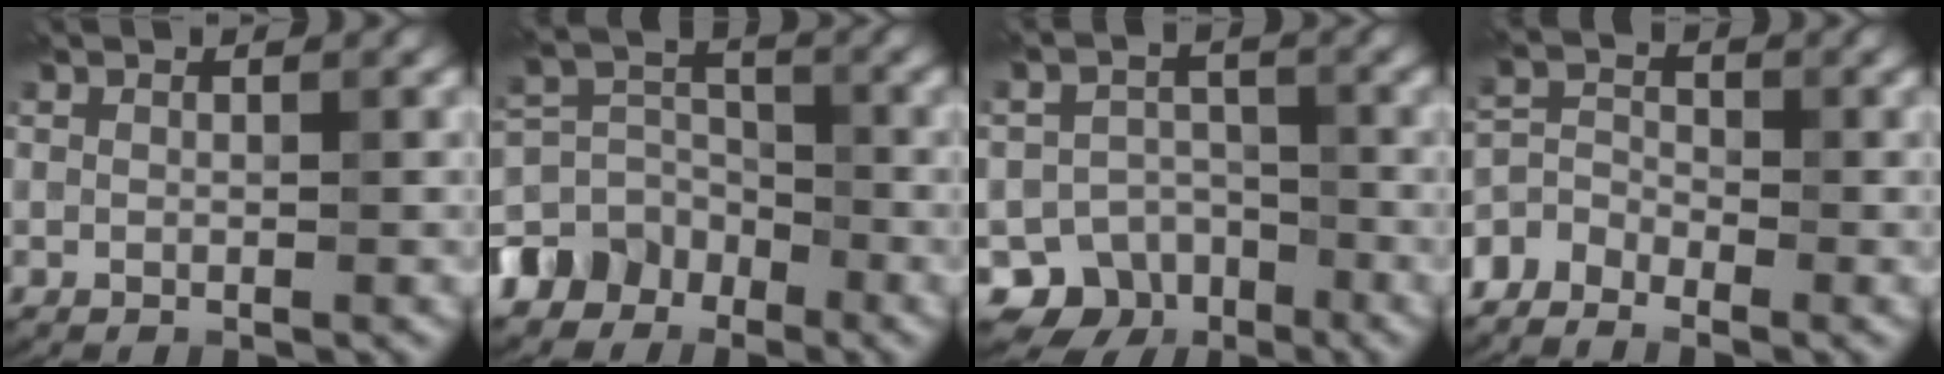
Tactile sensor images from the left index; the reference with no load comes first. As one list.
[{"total": 6.1, "force": [-4.0, 4.3, 1.6], "torque": [-0.012, 0.009, -0.083]}, {"total": 7.8, "force": [-4.8, 6.0, 1.4], "torque": [0.011, -0.013, -0.079]}, {"total": 3.2, "force": [-2.7, 1.6, 0.6], "torque": [-0.001, -0.001, -0.055]}]